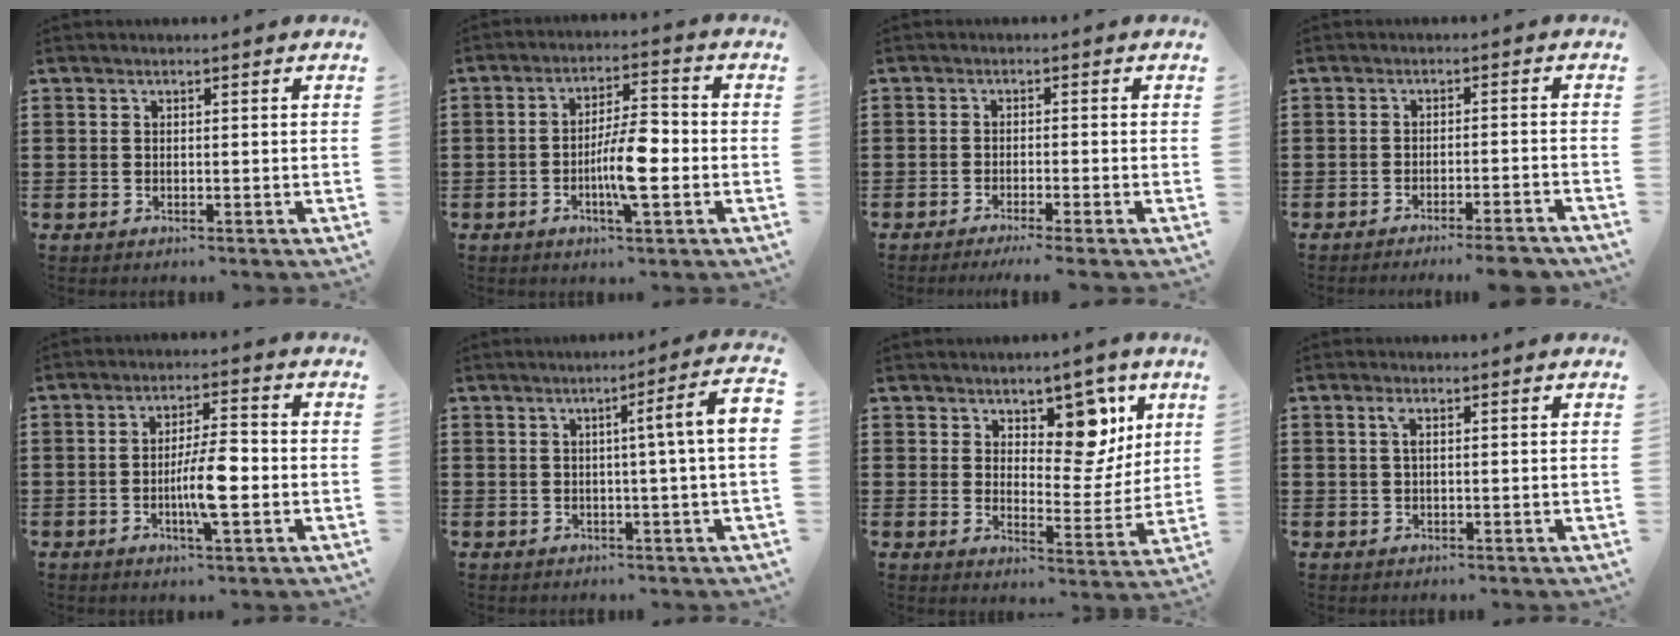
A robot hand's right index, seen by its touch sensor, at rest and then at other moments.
{"total": 7.6, "force": [-2.0, 1.9, 7.1], "torque": [-0.135, 0.000, -0.038]}
{"total": 1.5, "force": [-1.2, -0.3, 0.8], "torque": [-0.014, -0.003, -0.023]}
{"total": 3.5, "force": [-3.2, -0.2, 1.5], "torque": [-0.025, -0.004, -0.062]}
{"total": 7.1, "force": [-1.6, 1.3, 6.7], "torque": [-0.128, -0.004, -0.033]}
{"total": 5.9, "force": [0.5, -0.6, 5.8], "torque": [-0.091, -0.013, -0.001]}
{"total": 6.9, "force": [4.4, 4.0, 3.6], "torque": [-0.059, -0.013, 0.072]}
{"total": 1.5, "force": [0.4, 0.3, 1.5], "torque": [-0.029, 0.003, 0.006]}